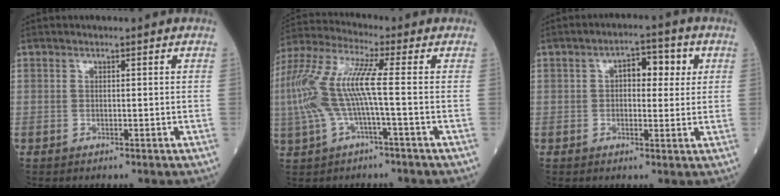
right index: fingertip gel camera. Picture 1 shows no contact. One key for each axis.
{"total": 11.7, "fx": -0.8, "fy": 1.3, "fz": 11.6, "tx": -0.268, "ty": 0.027, "tz": -0.022}
{"total": 5.8, "fx": 1.5, "fy": 2.9, "fz": 4.8, "tx": -0.067, "ty": 0.021, "tz": 0.020}